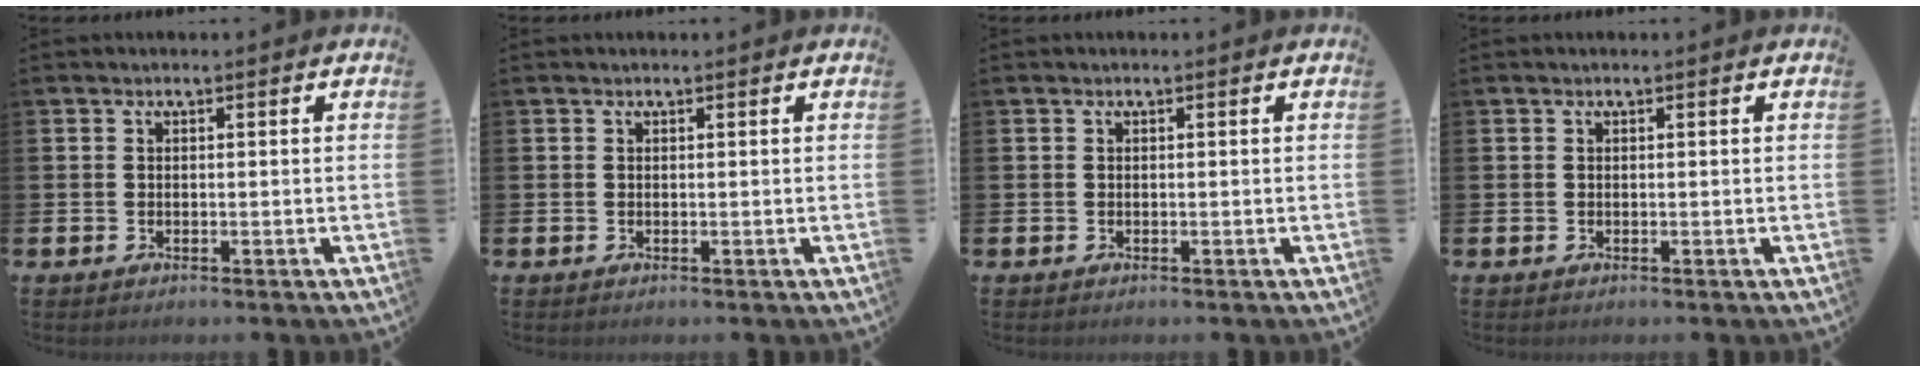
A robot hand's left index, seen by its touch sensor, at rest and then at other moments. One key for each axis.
{"total": 0.0}
{"total": 0.0}
{"total": 0.0}